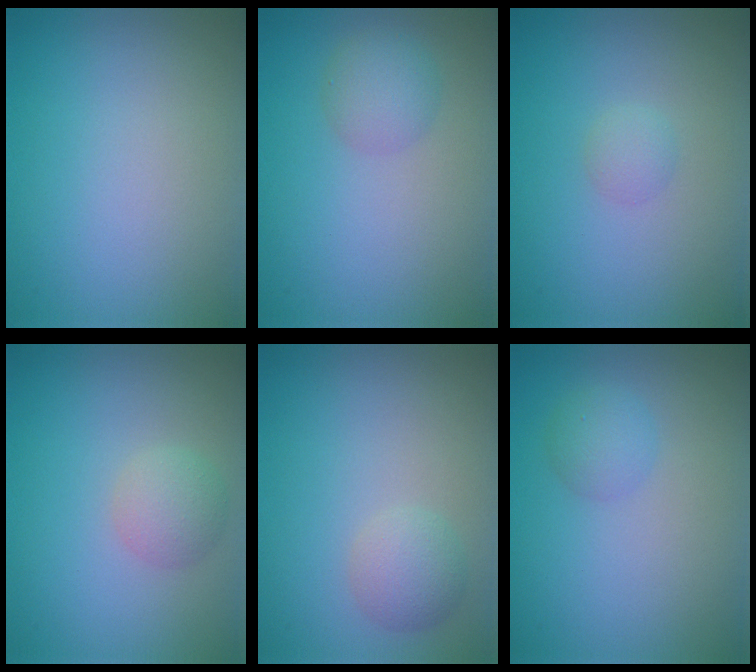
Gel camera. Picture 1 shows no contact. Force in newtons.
{"total": 2.4, "press": 2.4, "slide": 0.0}
{"total": 1.0, "press": 1.0, "slide": 0.1}
{"total": 2.1, "press": 2.1, "slide": 0.1}
{"total": 2.1, "press": 2.1, "slide": 0.1}
{"total": 1.7, "press": 1.7, "slide": 0.0}